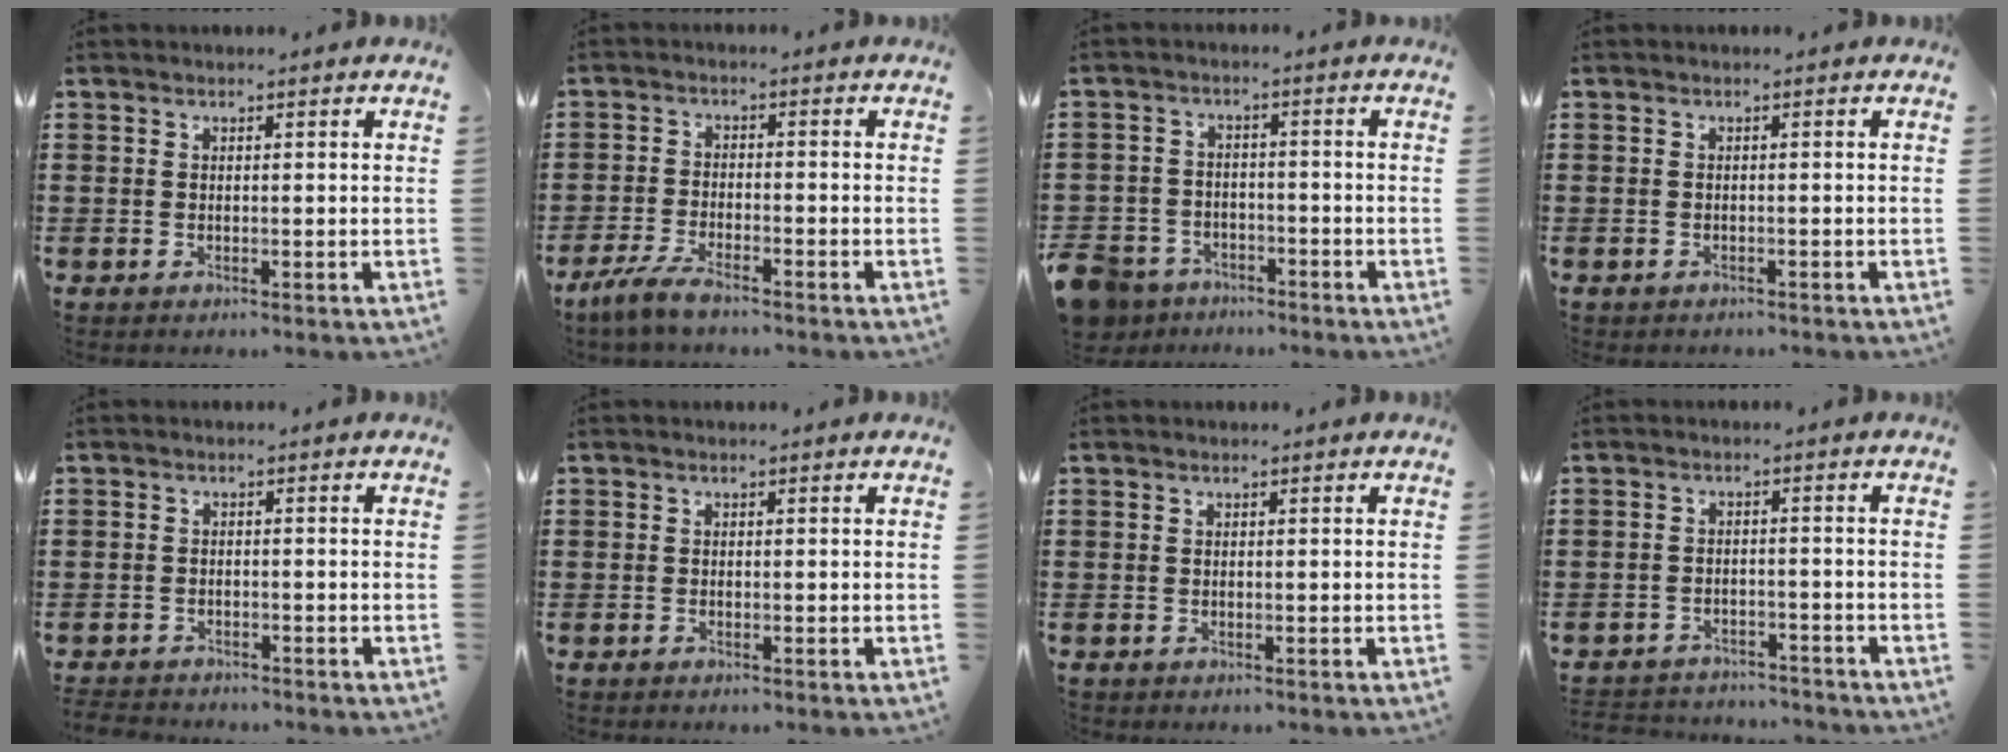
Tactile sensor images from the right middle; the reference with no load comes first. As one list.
[{"total": 4.2, "force": [-3.4, 0.4, 2.4], "torque": [-0.061, -0.010, -0.069]}, {"total": 5.2, "force": [-4.5, 2.4, 1.3], "torque": [-0.057, 0.003, -0.099]}, {"total": 0.5, "force": [-0.5, 0.1, 0.0], "torque": [-0.002, -0.001, -0.011]}, {"total": 2.2, "force": [-2.2, 0.4, -0.1], "torque": [-0.005, -0.003, -0.048]}, {"total": 0.0}, {"total": 0.0}, {"total": 3.0, "force": [-2.9, 0.5, -0.2], "torque": [-0.005, -0.001, -0.064]}]